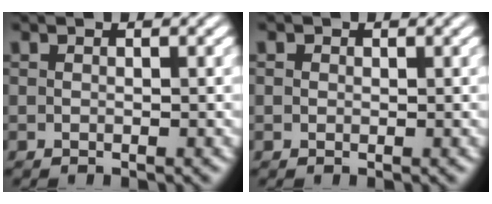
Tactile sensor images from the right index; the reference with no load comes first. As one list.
[{"total": 0.5, "force": [0.3, 0.4, 0.1], "torque": [0.000, -0.005, 0.006]}]